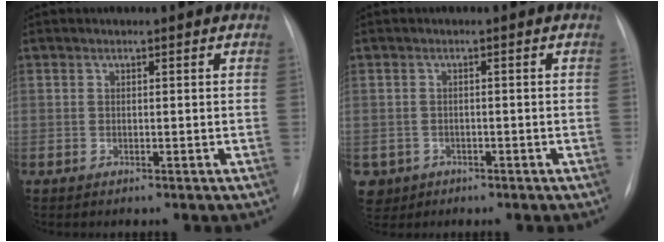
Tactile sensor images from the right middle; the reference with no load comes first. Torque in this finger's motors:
{"motor_torque": [0.56, -0.64, 0.09, 0.02]}